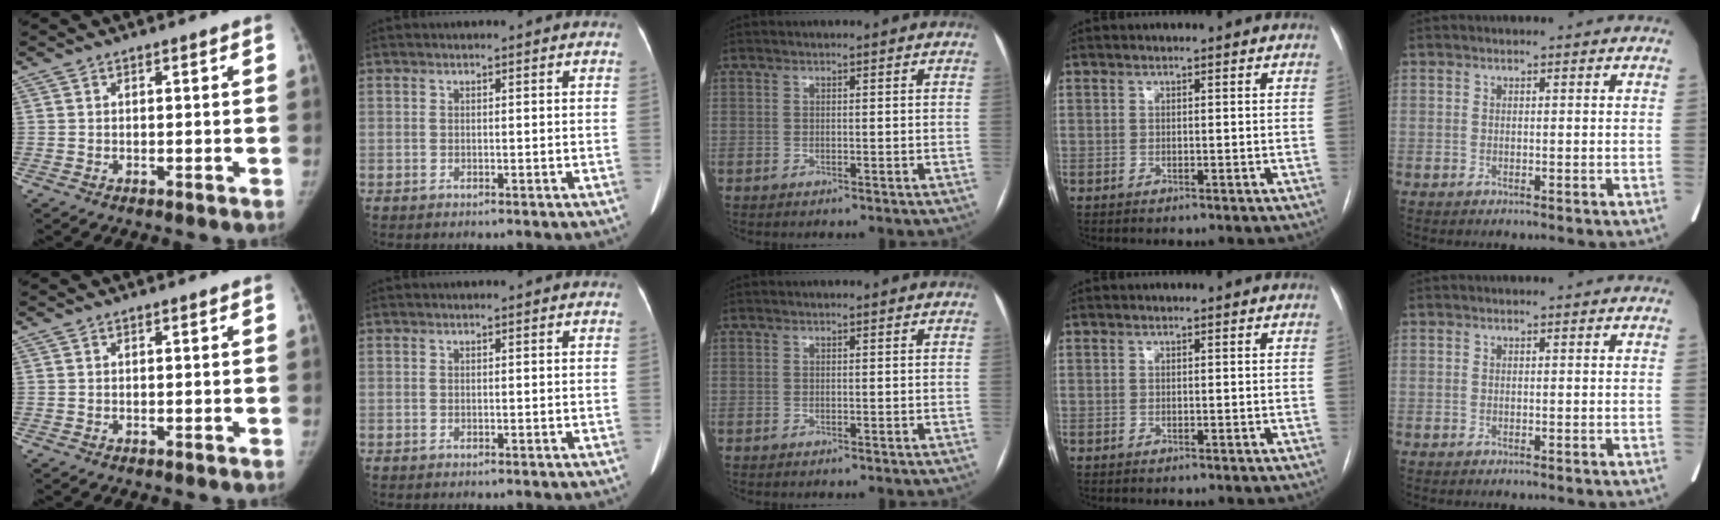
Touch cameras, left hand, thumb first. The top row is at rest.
{}